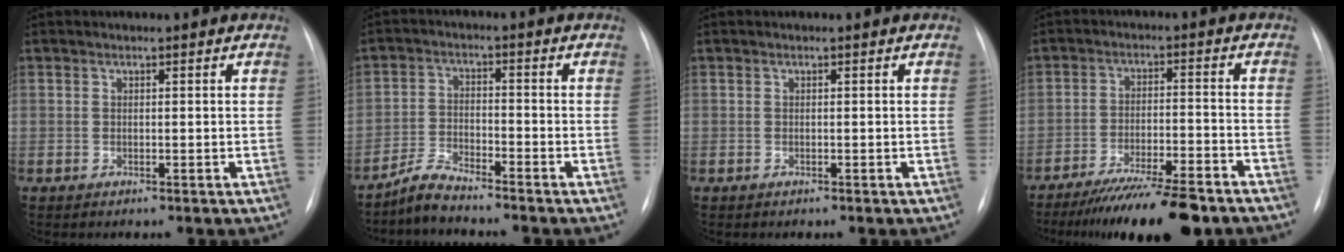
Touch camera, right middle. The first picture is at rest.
{"total": 4.3, "force": [-4.2, 0.2, 1.0], "torque": [-0.024, -0.015, -0.084]}
{"total": 0.0}
{"total": 14.1, "force": [-11.4, 1.6, 8.0], "torque": [-0.120, -0.019, -0.179]}